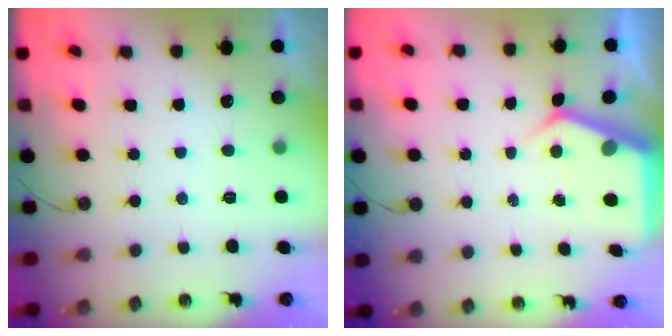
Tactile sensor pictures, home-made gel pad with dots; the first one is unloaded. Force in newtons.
{"total": 4.7, "press": 4.7, "slide": 0.4}